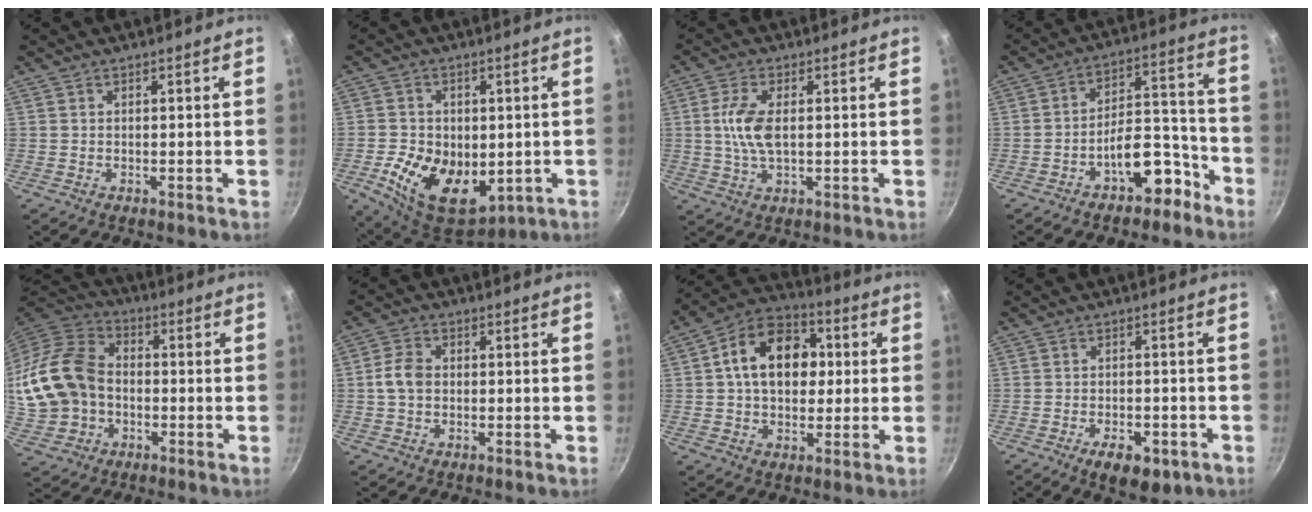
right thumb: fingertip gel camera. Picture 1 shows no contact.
{"total": 15.6, "force": [-2.6, 10.7, 11.0], "torque": [-0.172, -0.011, -0.021]}
{"total": 7.0, "force": [0.6, 3.2, 6.2], "torque": [-0.130, 0.002, 0.009]}
{"total": 11.6, "force": [-6.9, 5.9, 7.3], "torque": [-0.061, 0.092, -0.090]}
{"total": 19.5, "force": [-1.4, 14.9, 12.4], "torque": [-0.245, 0.037, -0.024]}
{"total": 4.9, "force": [-0.2, 3.6, 3.2], "torque": [-0.056, 0.015, -0.010]}
{"total": 15.5, "force": [2.2, 11.1, 10.6], "torque": [-0.134, 0.022, 0.016]}
{"total": 7.8, "force": [-3.8, 3.9, 5.5], "torque": [-0.066, 0.018, -0.046]}